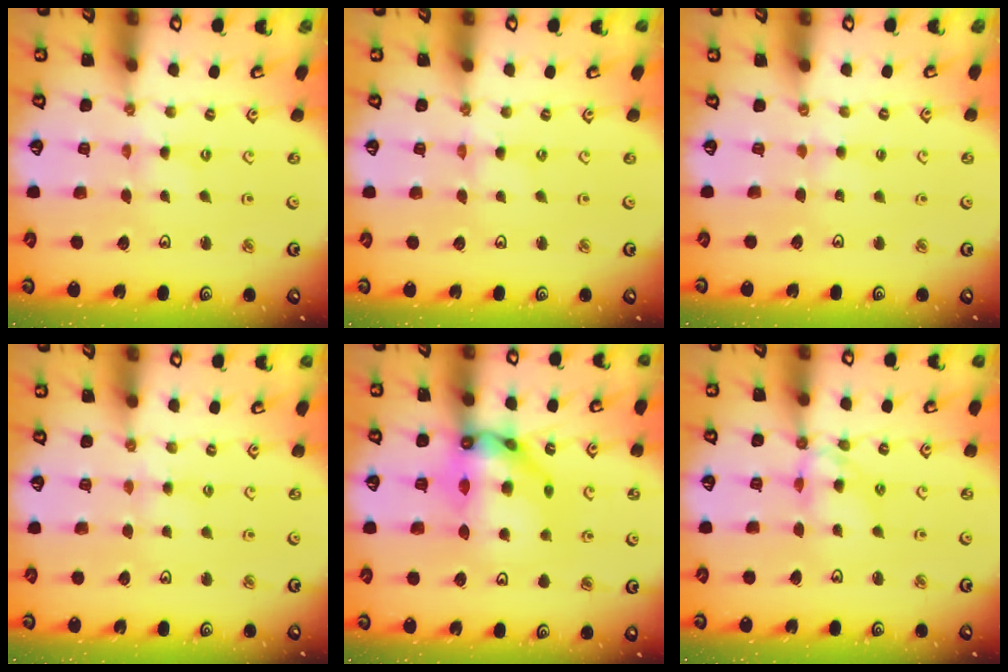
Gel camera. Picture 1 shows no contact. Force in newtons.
{"total": 0.0}
{"total": 2.3, "press": 2.2, "slide": 0.5}
{"total": 2.8, "press": 2.8, "slide": 0.5}
{"total": 14.5, "press": 14.4, "slide": 1.3}
{"total": 9.7, "press": 9.7, "slide": 0.8}